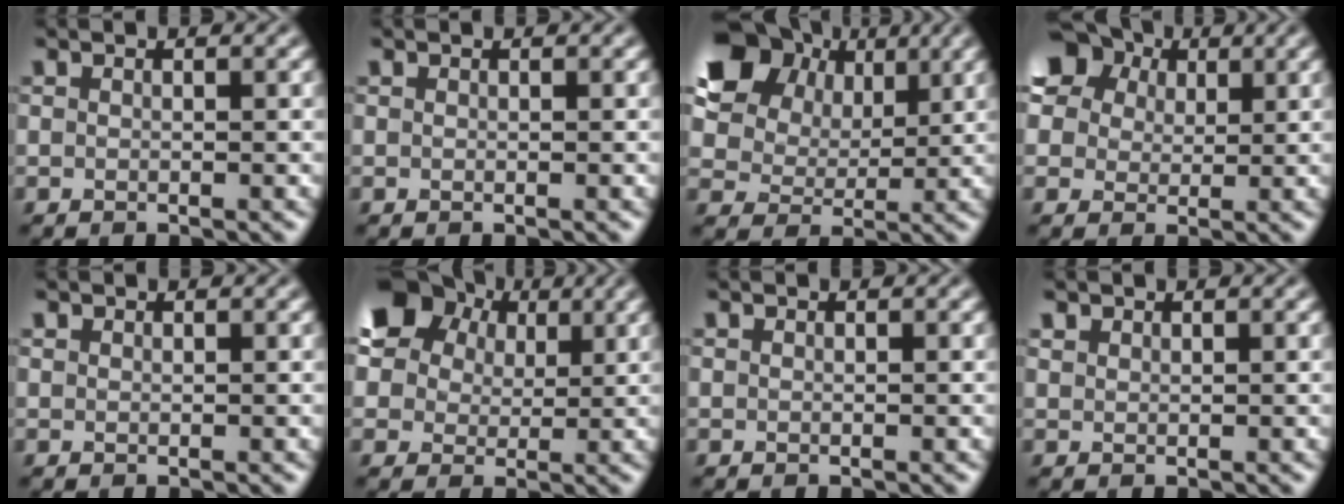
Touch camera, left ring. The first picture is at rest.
{"total": 0.0}
{"total": 13.3, "force": [6.1, 9.4, 7.2], "torque": [-0.163, 0.044, 0.119]}
{"total": 12.2, "force": [6.4, 8.9, 5.5], "torque": [-0.148, 0.040, 0.108]}
{"total": 0.5, "force": [0.4, 0.0, -0.2], "torque": [-0.001, -0.003, 0.007]}
{"total": 11.0, "force": [5.8, 7.8, 5.2], "torque": [-0.129, 0.032, 0.100]}
{"total": 0.0}
{"total": 0.9, "force": [0.8, 0.4, -0.2], "torque": [-0.001, 0.001, 0.020]}